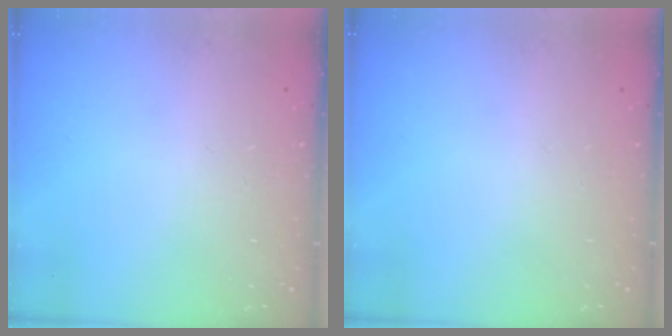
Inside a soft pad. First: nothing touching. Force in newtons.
{"total": 0.0}